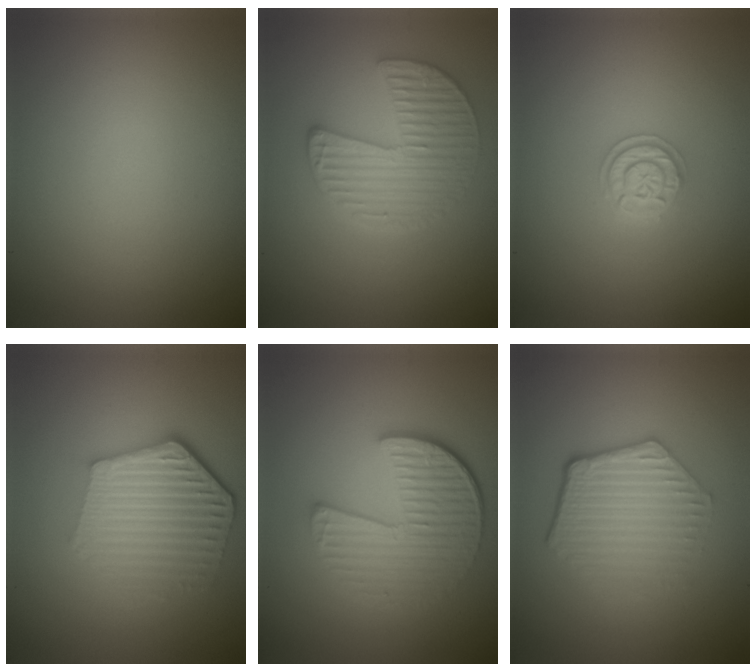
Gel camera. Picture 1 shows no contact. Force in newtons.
{"total": 4.0, "press": 3.8, "slide": 1.3}
{"total": 2.0, "press": 2.0, "slide": 0.3}
{"total": 6.1, "press": 4.6, "slide": 4.0}
{"total": 5.8, "press": 4.2, "slide": 4.0}
{"total": 4.5, "press": 3.3, "slide": 3.0}